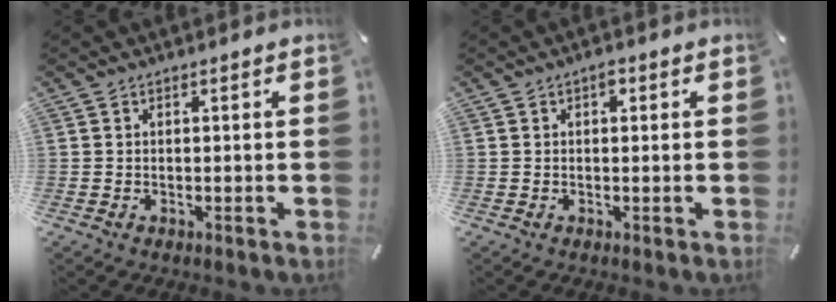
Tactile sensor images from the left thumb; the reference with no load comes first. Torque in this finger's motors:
{"motor_torque": [0.28, 0.78, 0.27, -0.39, 0.12]}